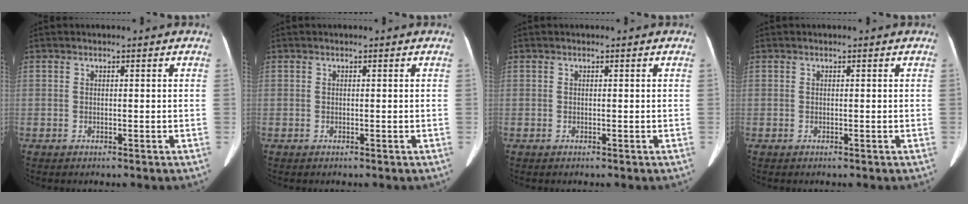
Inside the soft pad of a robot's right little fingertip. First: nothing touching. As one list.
[{"total": 0.0}, {"total": 0.0}, {"total": 0.0}]